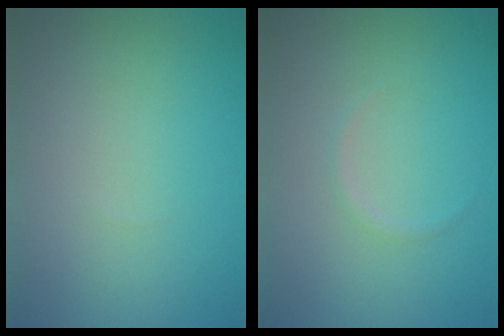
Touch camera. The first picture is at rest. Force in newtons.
{"total": 0.5, "press": 0.5, "slide": 0.0}